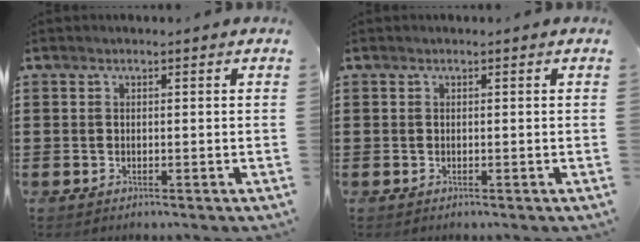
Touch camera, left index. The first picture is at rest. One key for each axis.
{"total": 0.0}